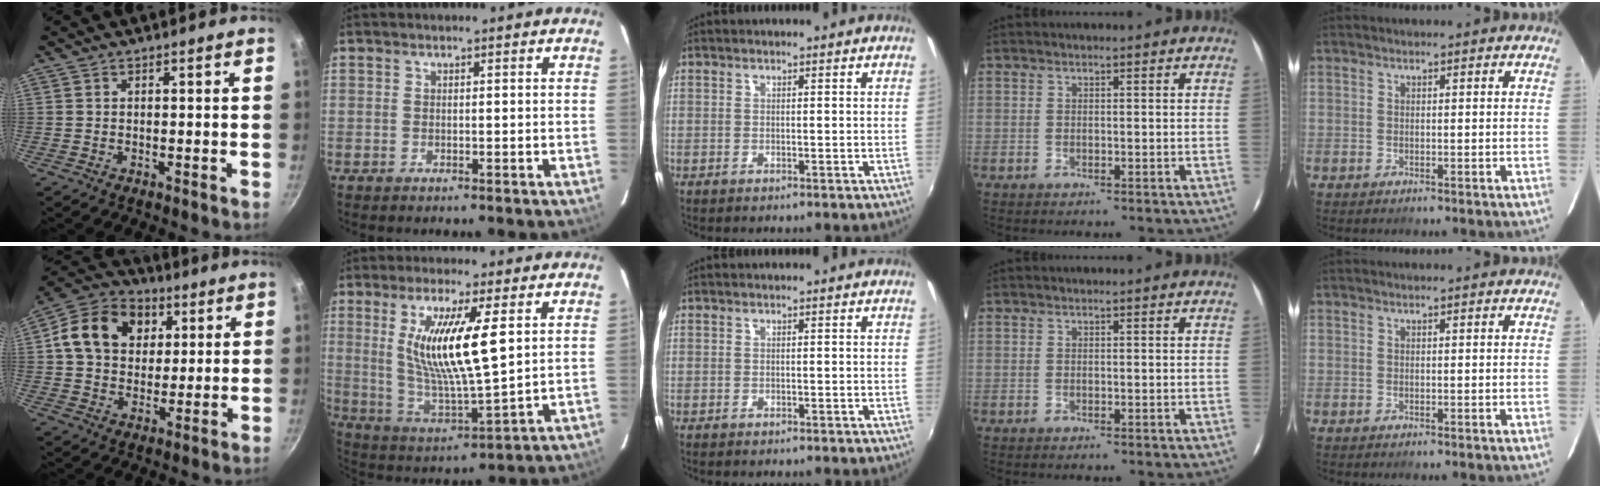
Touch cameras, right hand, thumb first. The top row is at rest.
{"thumb": {"total": 15.7, "force": [4.3, 12.3, 8.7], "torque": [-0.130, 0.010, 0.060]}, "index": {"total": 15.6, "force": [4.1, 2.7, 14.8], "torque": [-0.277, -0.014, 0.090]}}